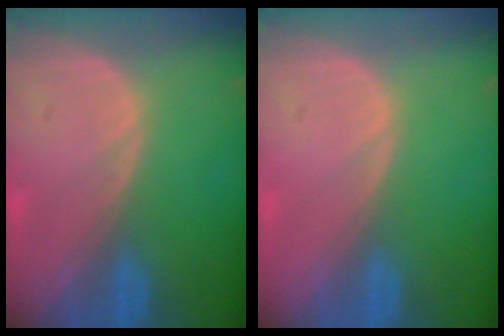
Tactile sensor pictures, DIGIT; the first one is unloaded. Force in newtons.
{"total": 0.0}